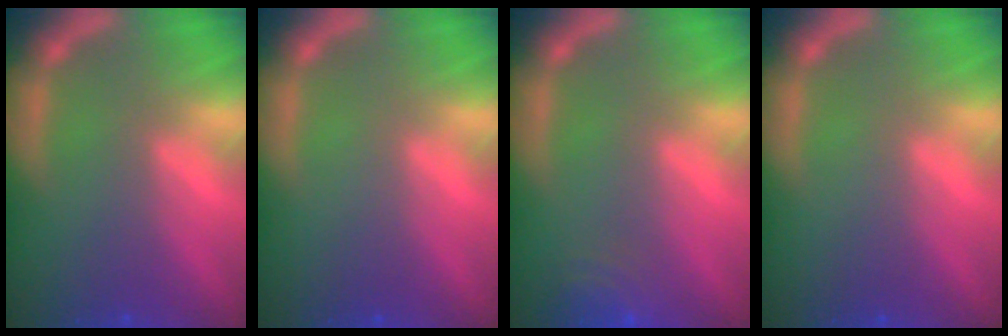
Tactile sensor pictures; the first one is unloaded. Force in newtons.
{"total": 0.0}
{"total": 4.0}
{"total": 0.0}